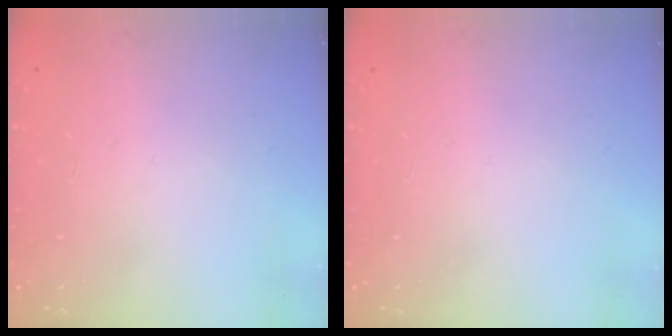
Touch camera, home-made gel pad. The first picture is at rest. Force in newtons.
{"total": 0.0}